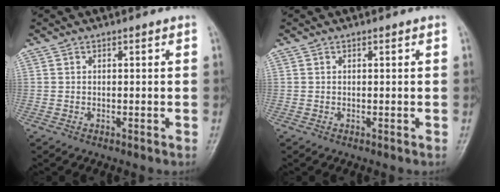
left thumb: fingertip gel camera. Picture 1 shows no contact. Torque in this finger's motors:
{"motor_torque": [-0.13, -0.02, -0.21, 0.10, 0.00]}